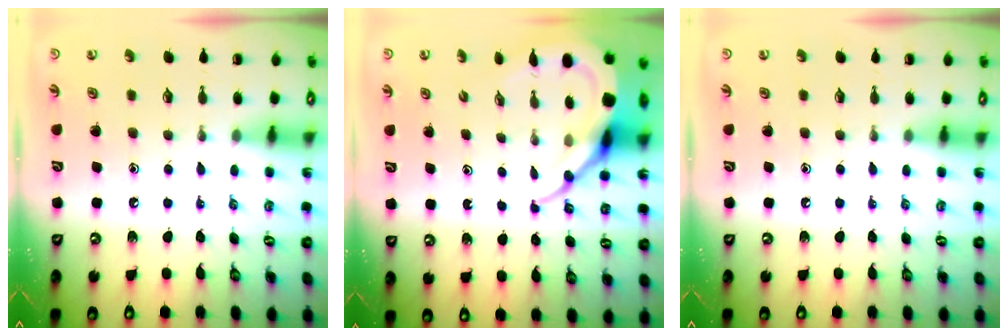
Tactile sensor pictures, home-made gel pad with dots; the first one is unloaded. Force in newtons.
{"total": 11.6, "press": 11.5, "slide": 1.2}
{"total": 0.0}